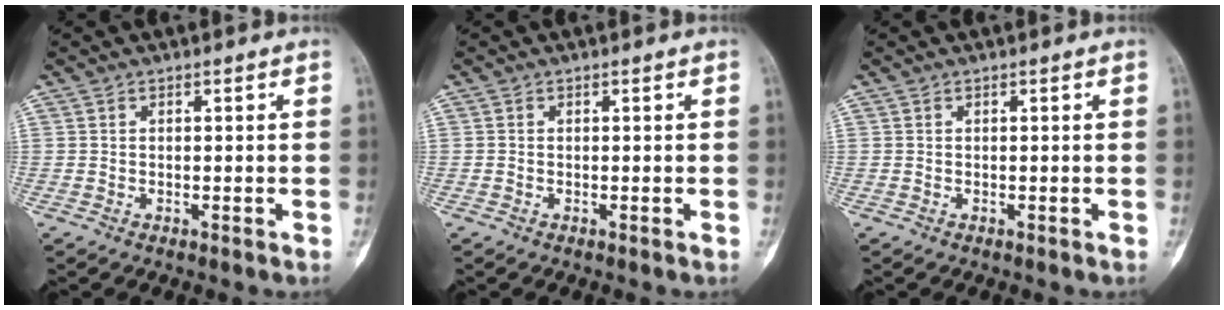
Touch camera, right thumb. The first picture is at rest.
{"total": 0.0}
{"total": 0.0}